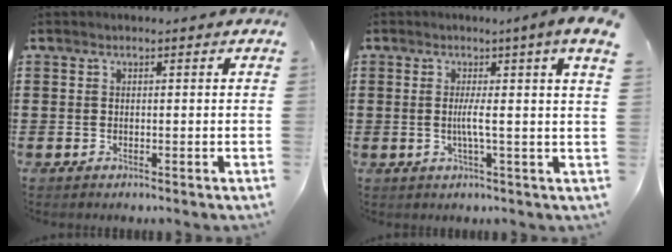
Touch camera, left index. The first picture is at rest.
{"total": 4.9, "force": [0.8, -0.9, 4.8], "torque": [-0.091, -0.010, 0.008]}